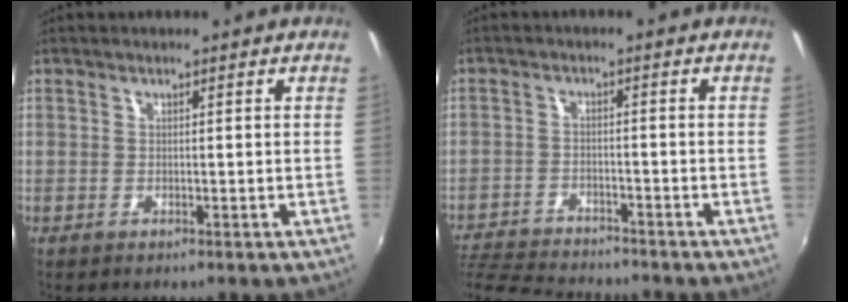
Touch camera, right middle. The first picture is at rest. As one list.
[{"total": 12.3, "force": [-11.3, 2.5, 4.0], "torque": [-0.111, -0.013, -0.195]}]